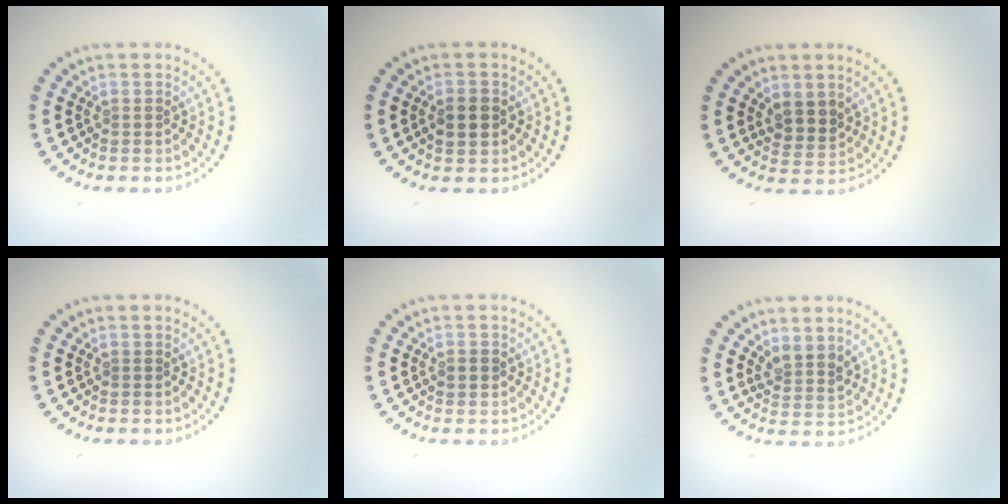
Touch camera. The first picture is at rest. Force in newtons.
{"total": 2.5, "press": 2.5, "slide": 0.2}
{"total": 2.3, "press": 2.0, "slide": 1.2}
{"total": 0.0}
{"total": 1.6, "press": 1.6, "slide": 0.2}
{"total": 2.1, "press": 1.7, "slide": 1.3}